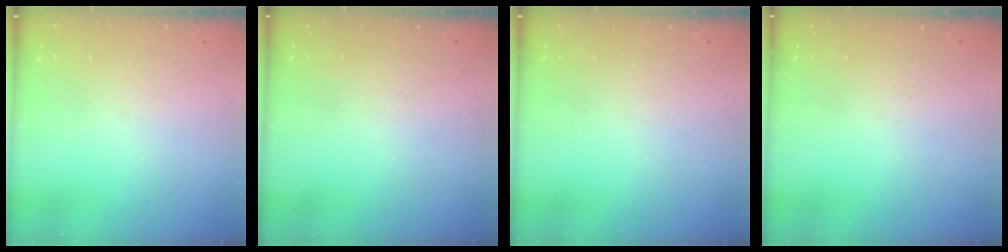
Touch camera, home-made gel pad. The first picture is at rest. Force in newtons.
{"total": 0.0}
{"total": 0.0}
{"total": 0.0}